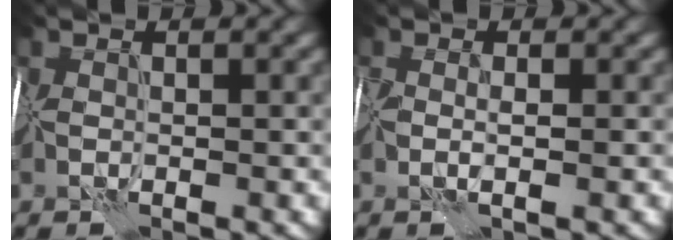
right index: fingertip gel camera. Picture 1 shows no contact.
{"total": 1.3, "force": [-0.1, 0.1, 1.3], "torque": [-0.024, -0.003, -0.002]}